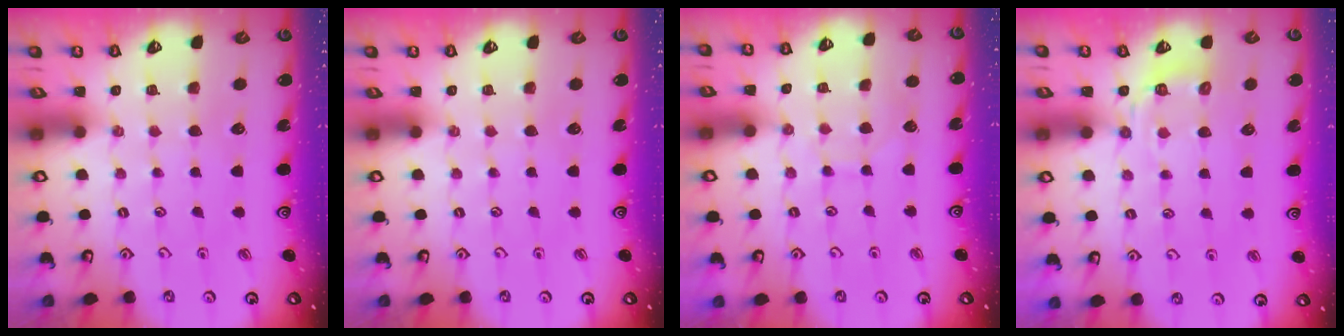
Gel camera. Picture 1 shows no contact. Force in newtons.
{"total": 0.0}
{"total": 6.2, "press": 6.2, "slide": 0.2}
{"total": 5.1, "press": 4.8, "slide": 1.9}